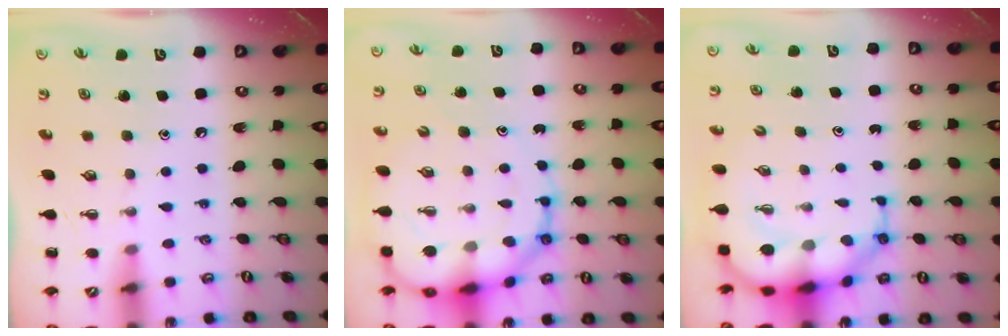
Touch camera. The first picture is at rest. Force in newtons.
{"total": 16.1, "press": 15.4, "slide": 4.5}
{"total": 8.6, "press": 8.3, "slide": 2.4}